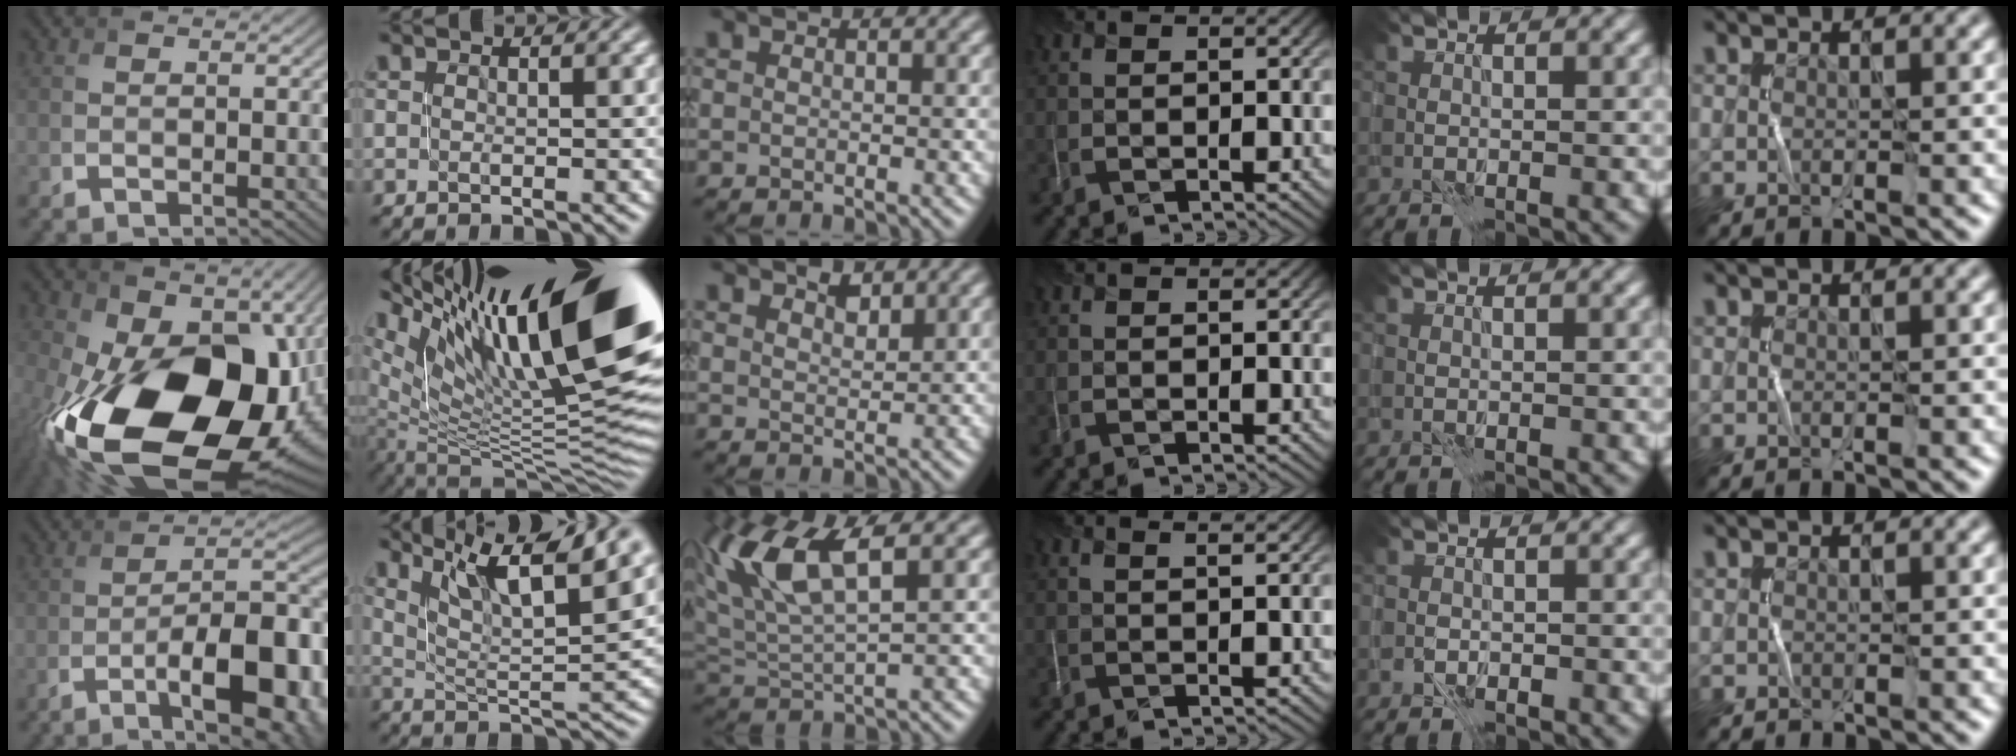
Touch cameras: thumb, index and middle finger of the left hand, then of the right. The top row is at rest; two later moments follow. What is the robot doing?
{"motion": "close", "object": "stapler"}